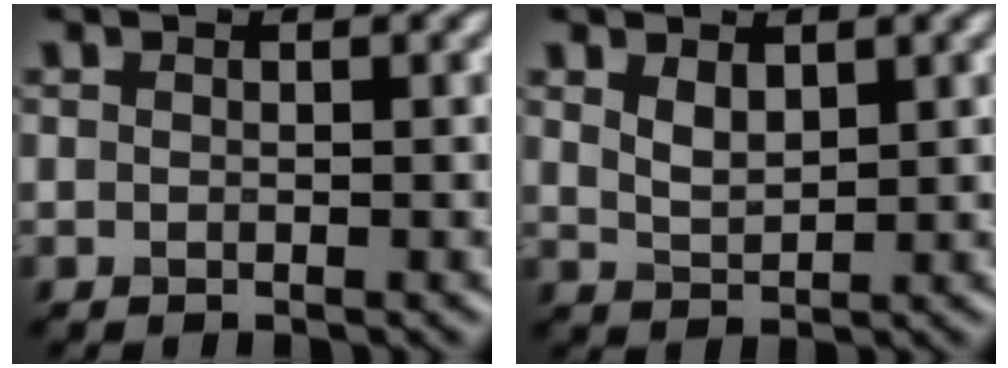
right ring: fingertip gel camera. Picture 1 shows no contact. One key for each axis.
{"total": 2.0, "fx": 1.1, "fy": 1.1, "fz": 1.3, "tx": -0.031, "ty": -0.005, "tz": 0.029}